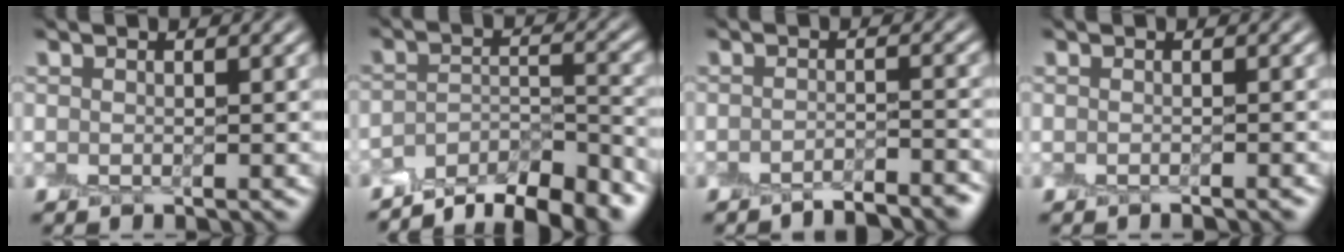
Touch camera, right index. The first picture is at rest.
{"total": 8.4, "force": [-7.3, 2.4, 3.4], "torque": [-0.046, 0.002, -0.113]}
{"total": 3.3, "force": [-3.0, 0.6, 1.3], "torque": [-0.006, 0.007, -0.047]}
{"total": 0.7, "force": [-0.6, 0.1, 0.3], "torque": [0.000, -0.002, -0.010]}